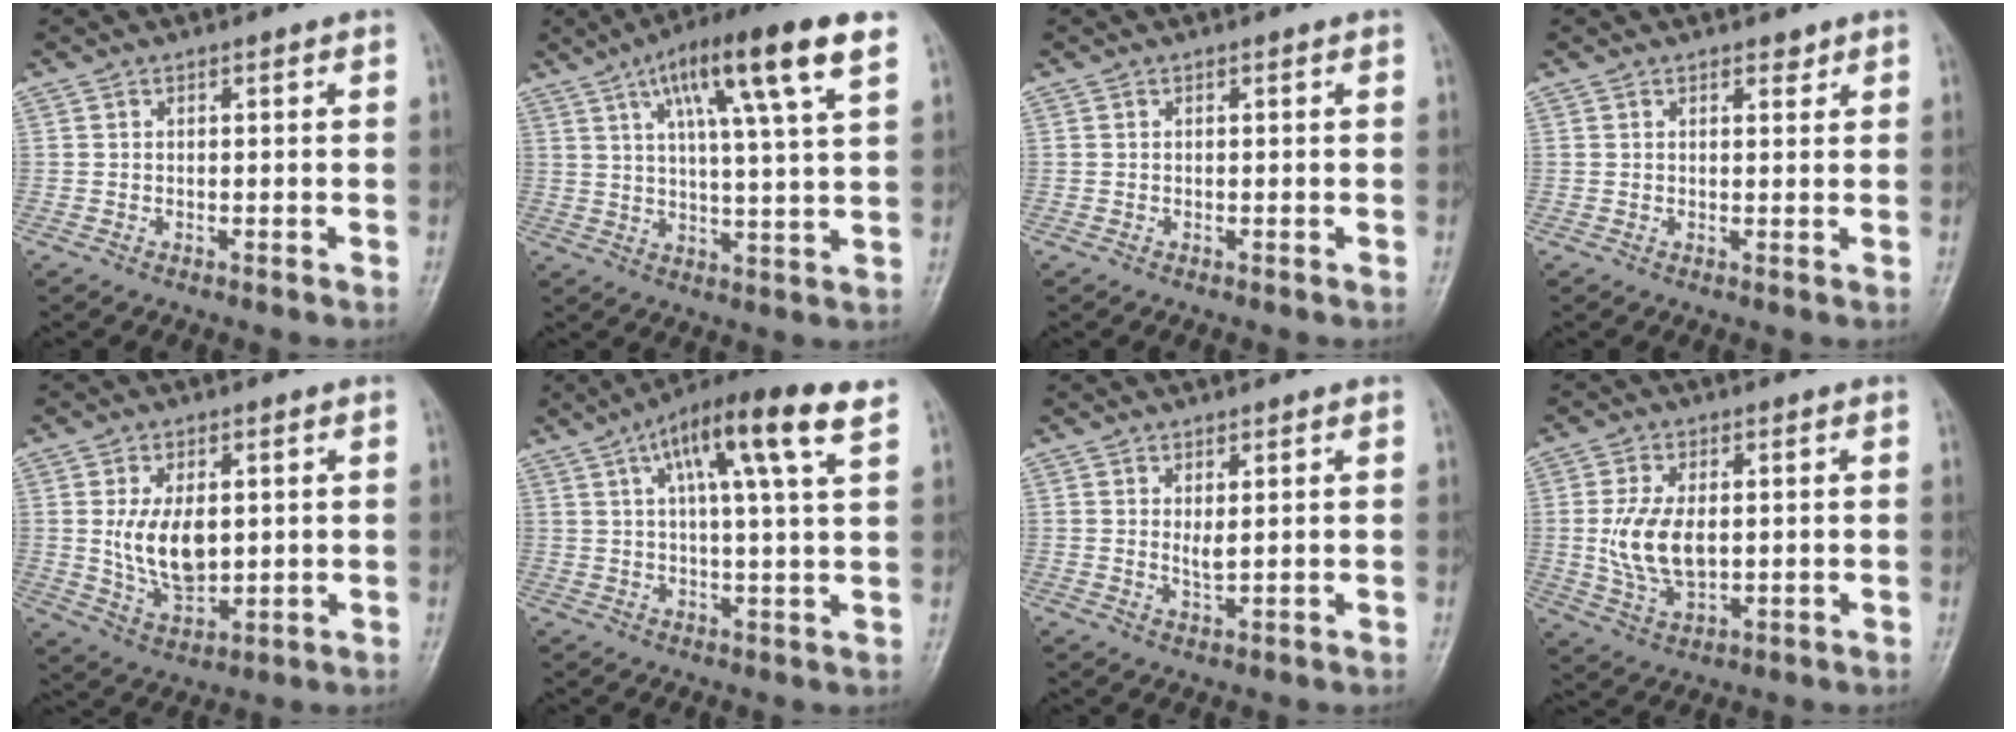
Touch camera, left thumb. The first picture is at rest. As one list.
[{"total": 16.5, "force": [8.0, 2.3, 14.2], "torque": [-0.228, -0.011, 0.124]}, {"total": 0.0}, {"total": 1.6, "force": [1.2, 0.8, 0.7], "torque": [-0.001, -0.007, 0.015]}, {"total": 10.0, "force": [1.2, 5.8, 8.1], "torque": [-0.131, -0.016, 0.036]}, {"total": 14.8, "force": [7.1, 2.3, 12.8], "torque": [-0.206, 0.000, 0.109]}, {"total": 2.4, "force": [0.8, 0.8, 2.1], "torque": [-0.037, -0.012, 0.018]}, {"total": 9.8, "force": [0.5, 5.5, 8.1], "torque": [-0.156, -0.009, 0.017]}]